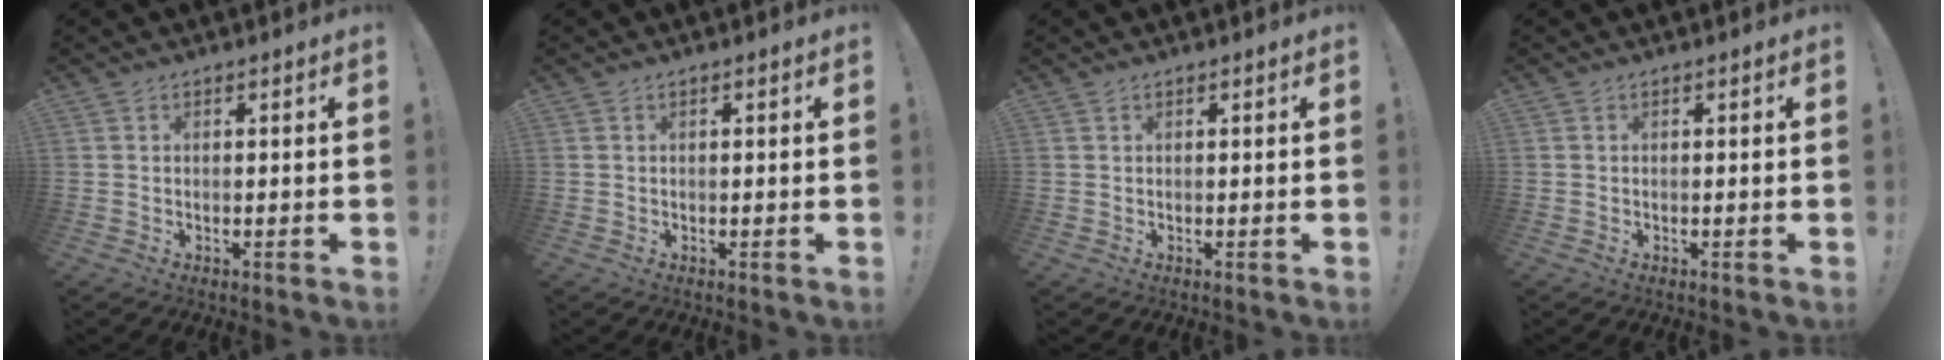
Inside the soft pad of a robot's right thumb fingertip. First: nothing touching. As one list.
[{"total": 0.0}, {"total": 0.0}, {"total": 0.0}]